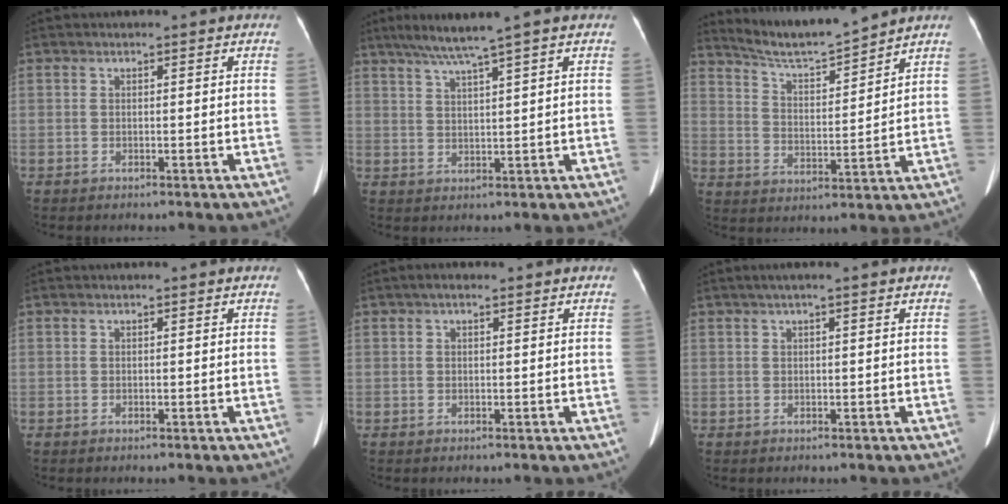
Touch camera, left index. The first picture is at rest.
{"total": 5.6, "force": [4.0, -1.2, 3.8], "torque": [-0.074, 0.008, 0.075]}
{"total": 9.3, "force": [8.9, -0.7, 2.4], "torque": [-0.053, 0.000, 0.165]}
{"total": 0.0}
{"total": 1.3, "force": [0.8, 0.5, 0.9], "torque": [-0.018, 0.014, 0.010]}
{"total": 1.9, "force": [1.0, -0.1, 1.6], "torque": [-0.036, 0.015, 0.020]}